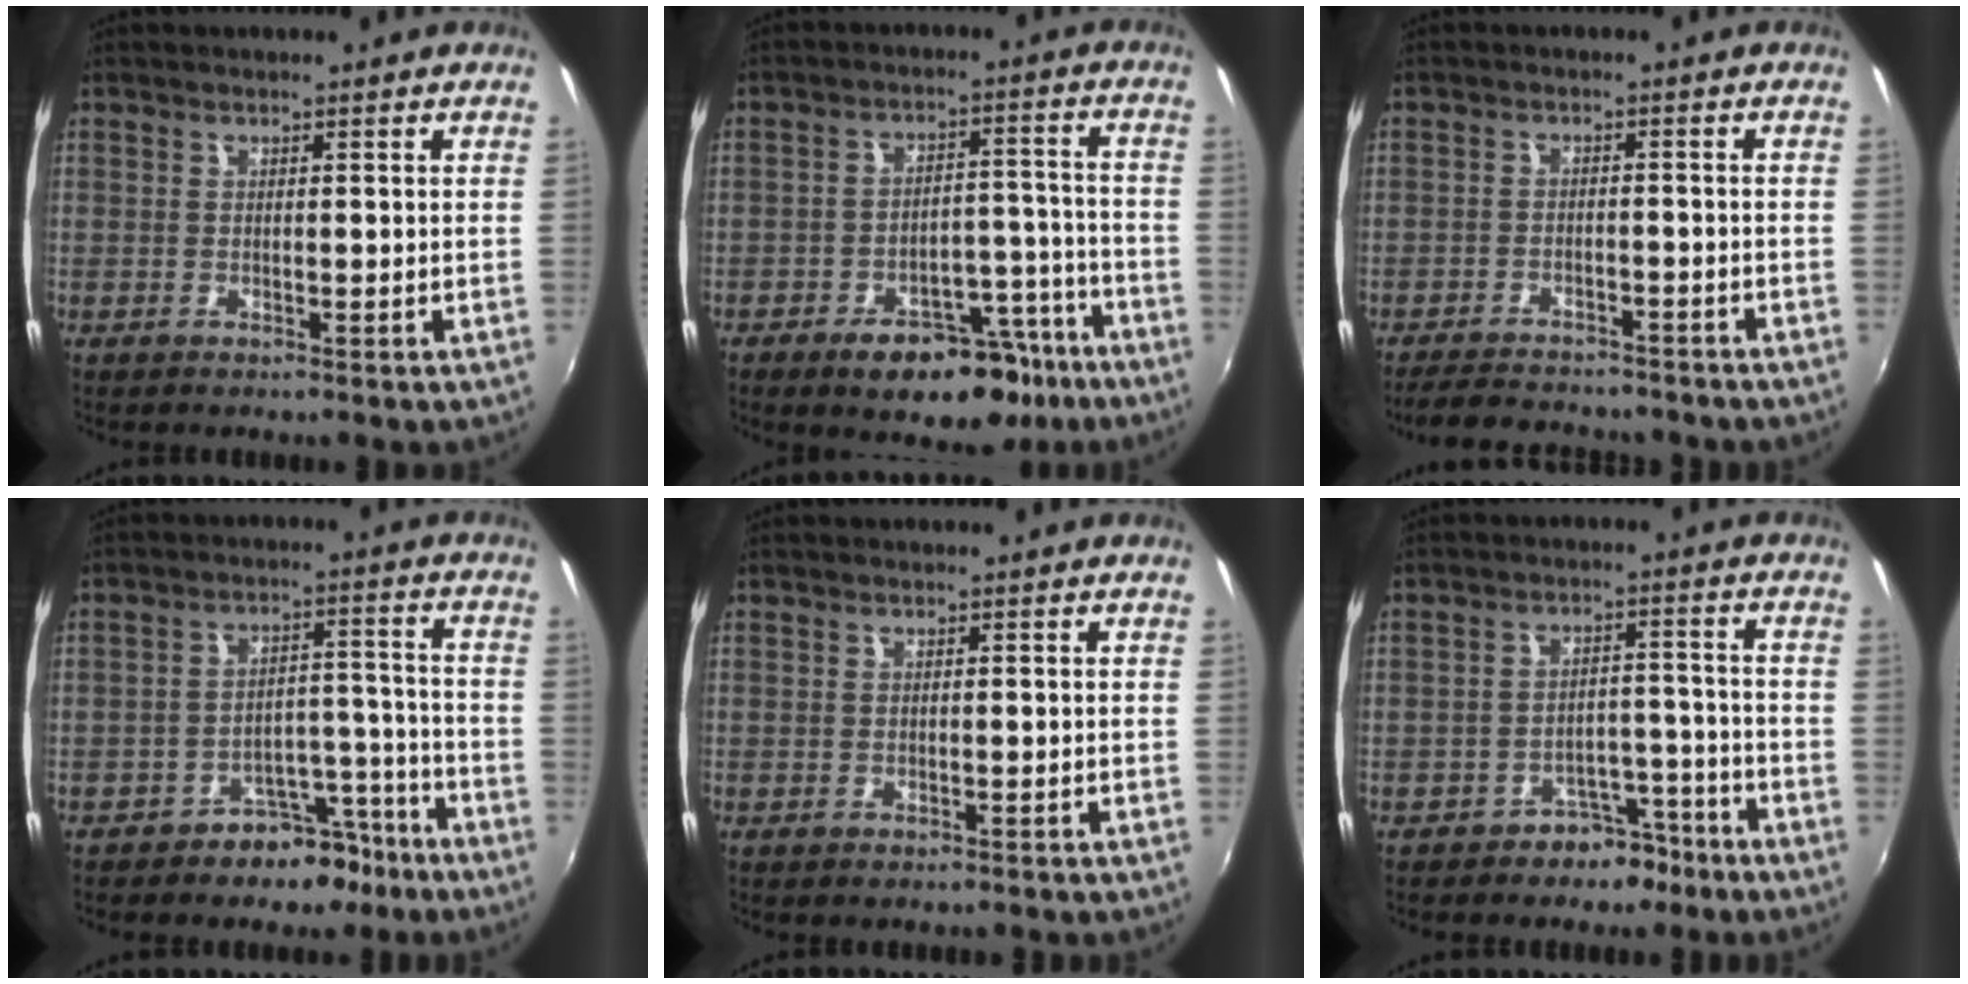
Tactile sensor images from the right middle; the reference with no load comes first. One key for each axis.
{"total": 14.5, "fx": -10.3, "fy": 6.1, "fz": 8.1, "tx": -0.131, "ty": 0.007, "tz": -0.140}
{"total": 11.7, "fx": -10.0, "fy": 3.9, "fz": 4.6, "tx": -0.104, "ty": -0.011, "tz": -0.141}
{"total": 8.1, "fx": -6.2, "fy": 4.5, "fz": 2.4, "tx": -0.029, "ty": 0.040, "tz": -0.083}
{"total": 0.7, "fx": -0.6, "fy": 0.3, "fz": 0.2, "tx": -0.004, "ty": -0.001, "tz": -0.007}
{"total": 6.0, "fx": -4.6, "fy": 3.5, "fz": 1.5, "tx": -0.024, "ty": 0.028, "tz": -0.062}